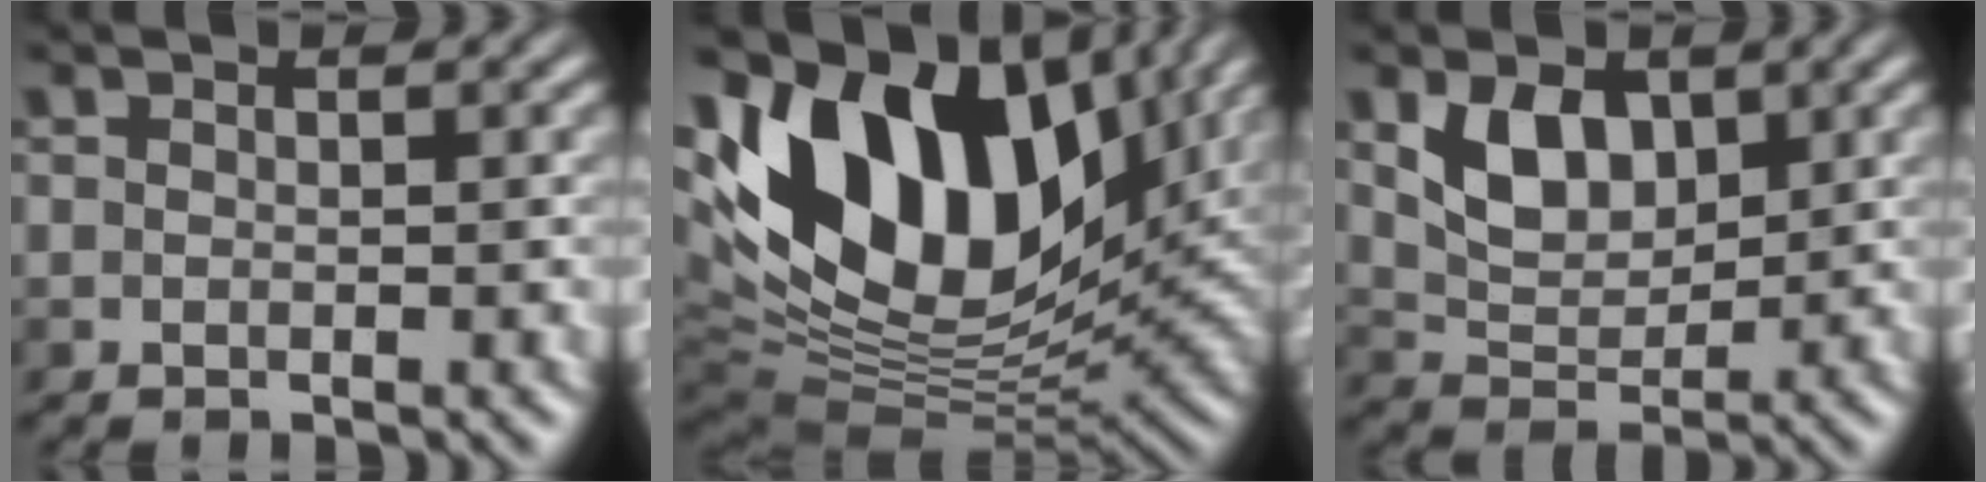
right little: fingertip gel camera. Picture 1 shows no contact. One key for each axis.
{"total": 15.9, "fx": 4.6, "fy": 9.7, "fz": 11.7, "tx": -0.241, "ty": 0.022, "tz": 0.080}
{"total": 3.8, "fx": 1.2, "fy": 2.5, "fz": 2.6, "tx": -0.057, "ty": -0.011, "tz": 0.023}